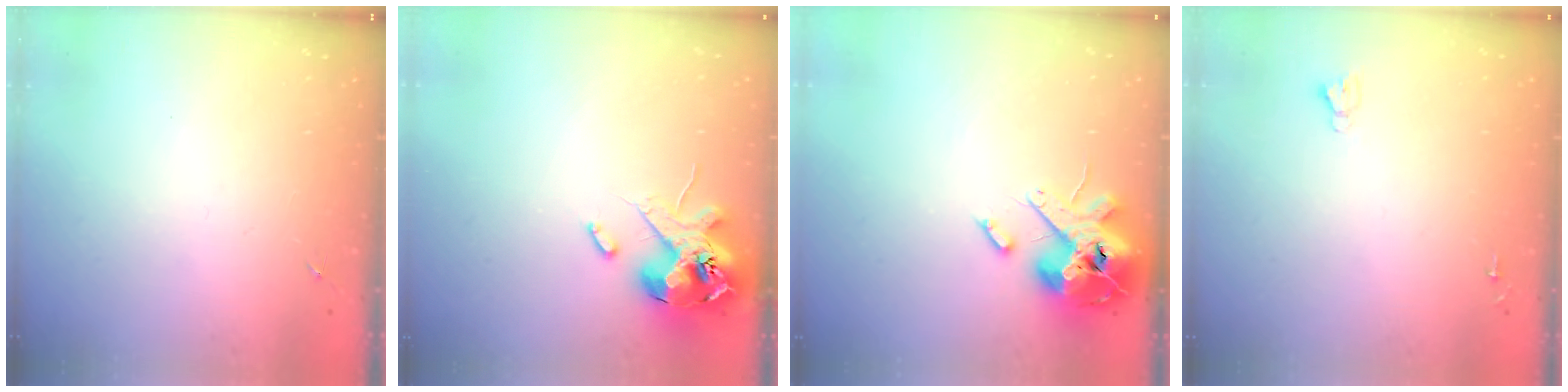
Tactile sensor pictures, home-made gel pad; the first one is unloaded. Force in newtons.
{"total": 14.7, "press": 14.5, "slide": 2.1}
{"total": 15.4, "press": 15.2, "slide": 2.6}
{"total": 2.7, "press": 2.7, "slide": 0.0}